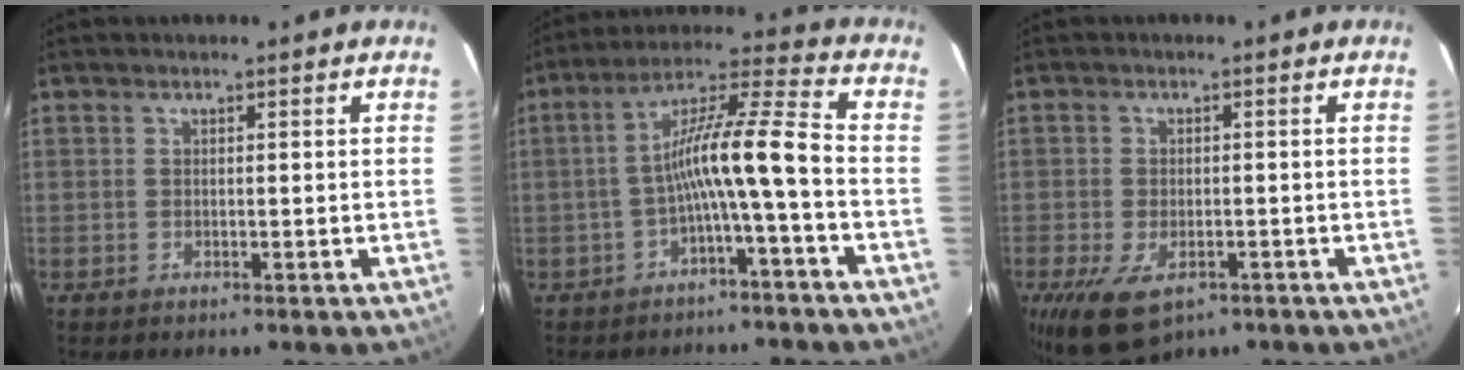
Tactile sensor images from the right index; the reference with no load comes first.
{"total": 8.8, "force": [-2.2, -0.3, 8.5], "torque": [-0.146, 0.029, -0.039]}
{"total": 9.0, "force": [-5.3, 4.6, 5.6], "torque": [-0.112, -0.015, -0.078]}